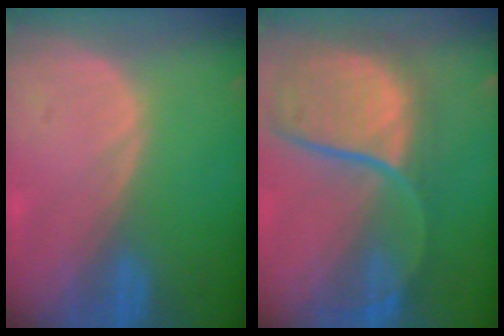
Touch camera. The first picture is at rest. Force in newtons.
{"total": 11.9, "press": 9.9, "slide": 6.6}